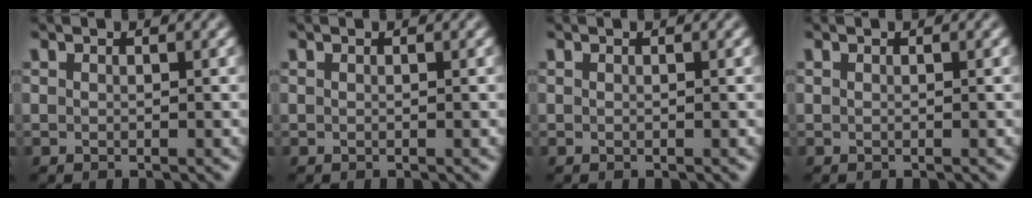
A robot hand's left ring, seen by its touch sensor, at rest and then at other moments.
{"total": 0.0}
{"total": 0.0}
{"total": 0.0}